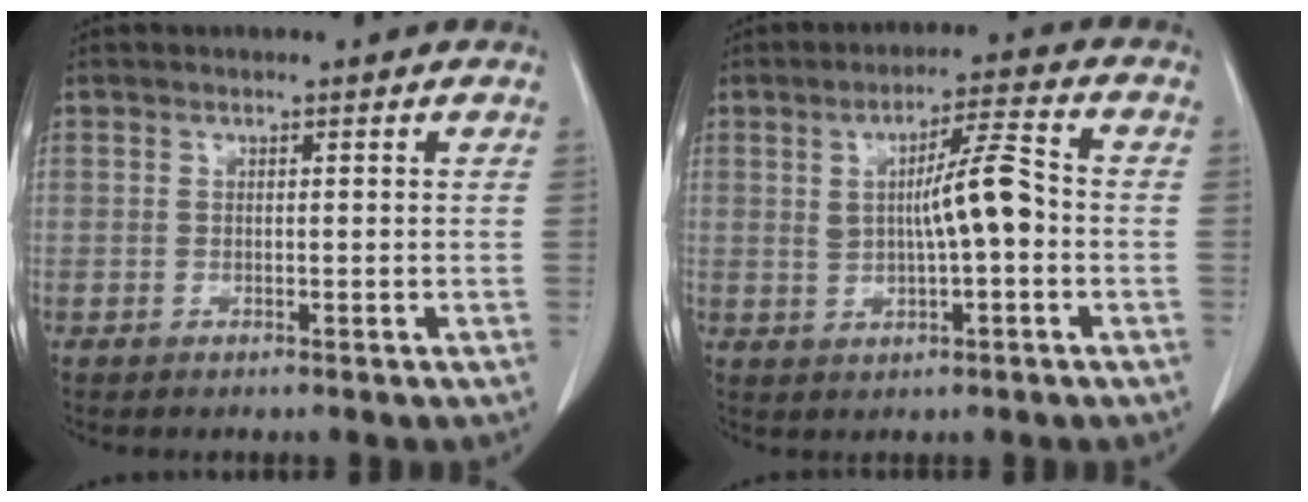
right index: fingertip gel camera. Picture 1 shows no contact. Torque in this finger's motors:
{"motor_torque": [0.29, -0.04, 0.19, 0.06]}